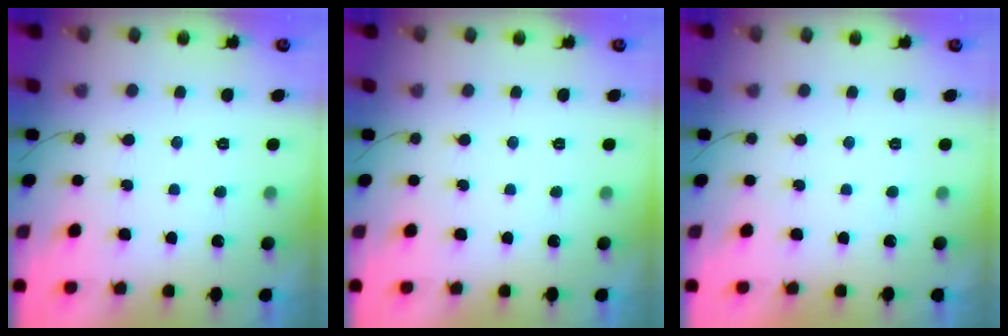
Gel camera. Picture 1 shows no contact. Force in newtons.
{"total": 0.0}
{"total": 1.8, "press": 1.7, "slide": 0.0}